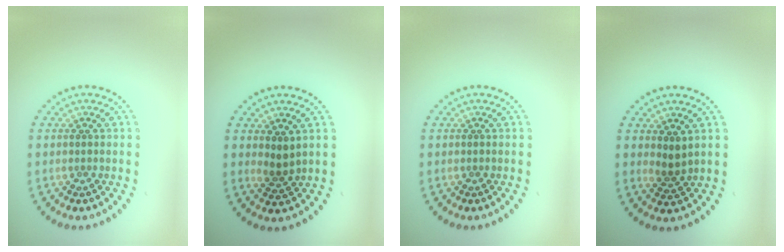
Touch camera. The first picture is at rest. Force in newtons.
{"total": 1.6, "press": 1.4, "slide": 0.9}
{"total": 0.0}
{"total": 1.6, "press": 1.3, "slide": 1.0}